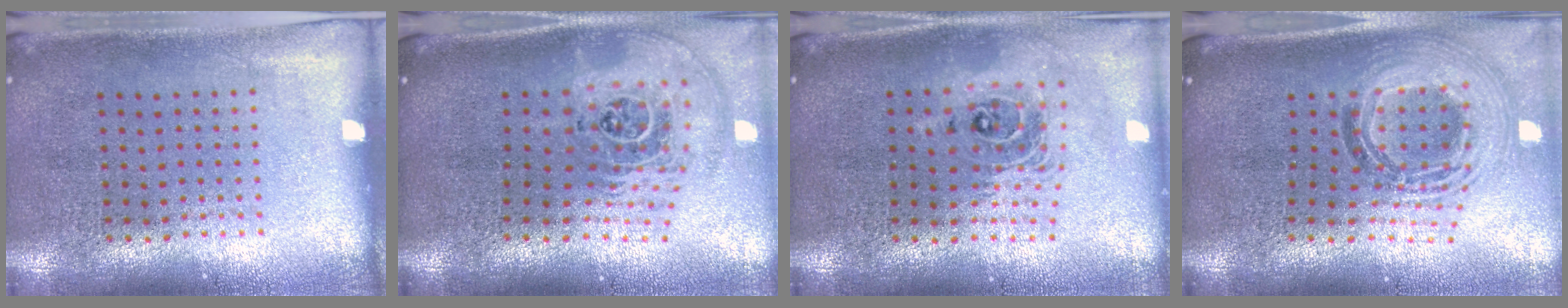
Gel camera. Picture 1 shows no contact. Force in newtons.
{"total": 2.7, "press": 1.8, "slide": 2.0}
{"total": 2.0, "press": 1.6, "slide": 1.3}
{"total": 1.9, "press": 1.6, "slide": 1.0}